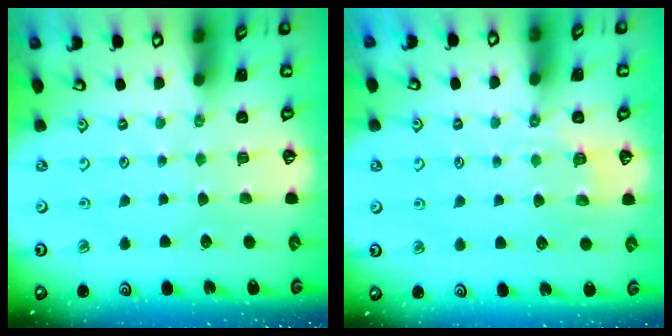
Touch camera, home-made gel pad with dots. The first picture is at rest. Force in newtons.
{"total": 3.5, "press": 3.1, "slide": 1.8}